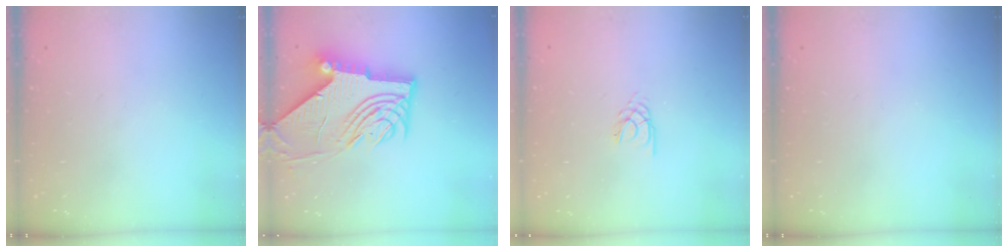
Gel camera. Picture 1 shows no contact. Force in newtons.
{"total": 17.8, "press": 17.7, "slide": 1.9}
{"total": 2.1, "press": 2.0, "slide": 0.4}
{"total": 0.0}